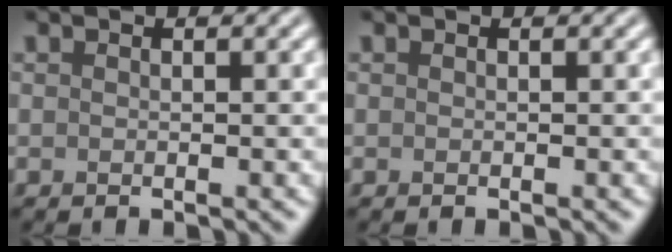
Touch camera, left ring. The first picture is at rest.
{"total": 0.0}